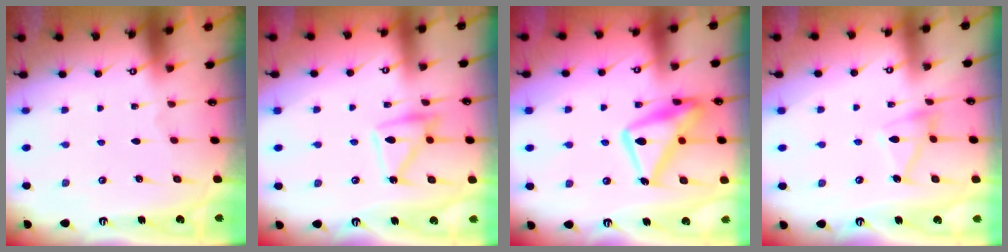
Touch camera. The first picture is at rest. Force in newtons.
{"total": 11.6, "press": 11.5, "slide": 1.0}
{"total": 17.8, "press": 17.7, "slide": 1.5}
{"total": 10.5, "press": 10.4, "slide": 0.8}